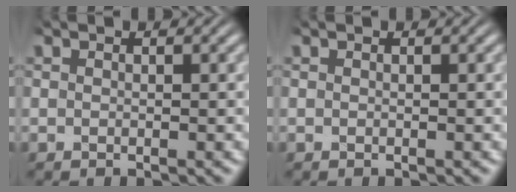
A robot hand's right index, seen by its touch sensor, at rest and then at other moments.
{"total": 0.0}